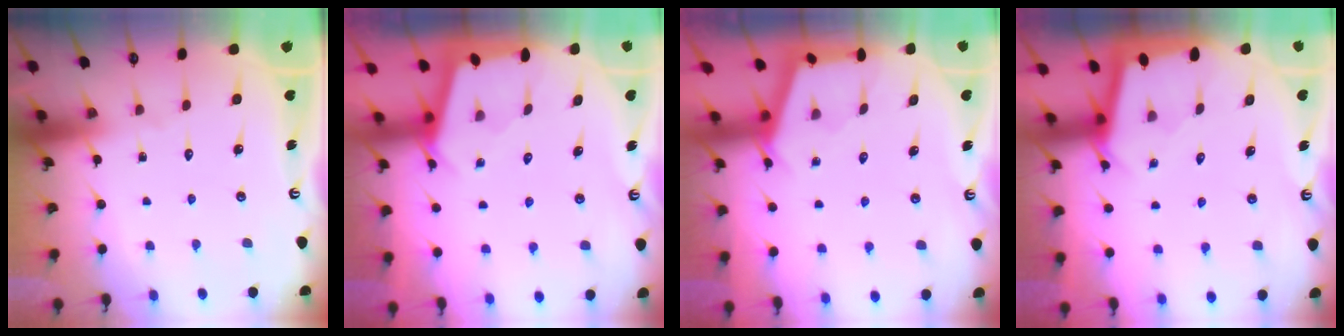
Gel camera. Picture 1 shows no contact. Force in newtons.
{"total": 2.6, "press": 2.5, "slide": 0.3}
{"total": 2.8, "press": 2.8, "slide": 0.3}
{"total": 2.1, "press": 2.1, "slide": 0.1}